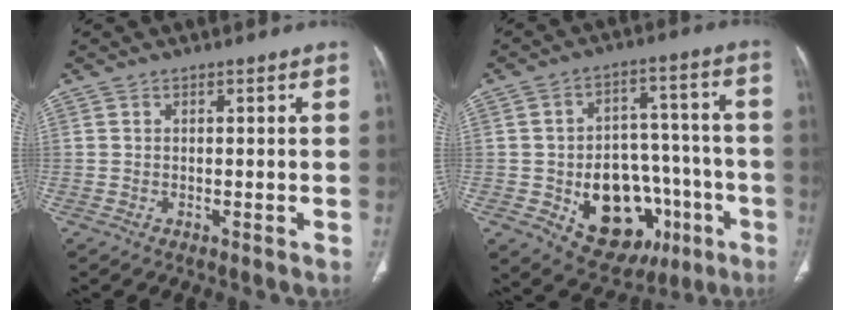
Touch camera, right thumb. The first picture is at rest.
{"total": 19.6, "force": [-6.5, 13.5, 12.6], "torque": [-0.135, 0.040, -0.077]}